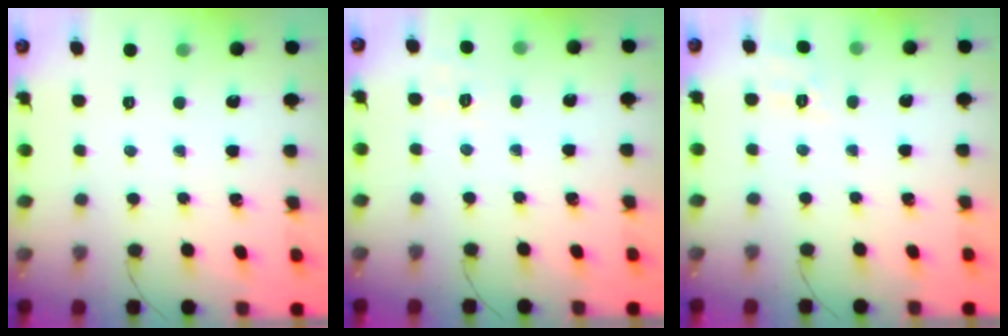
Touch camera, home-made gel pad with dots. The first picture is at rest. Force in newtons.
{"total": 2.0, "press": 1.1, "slide": 1.7}
{"total": 8.5, "press": 8.1, "slide": 2.3}